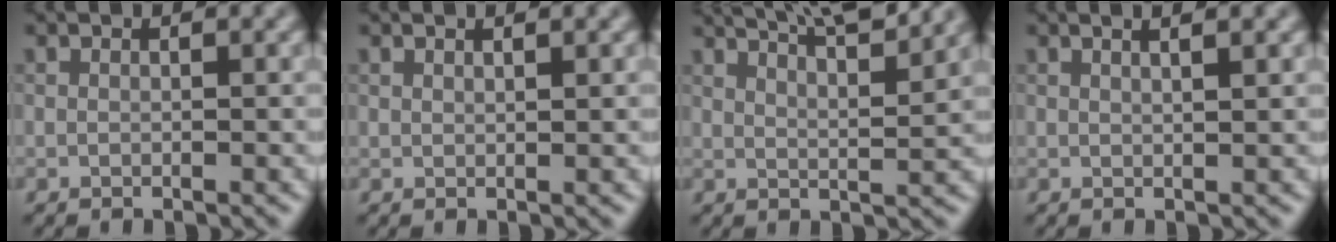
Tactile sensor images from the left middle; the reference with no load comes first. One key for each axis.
{"total": 0.8, "fx": 0.6, "fy": 0.2, "fz": 0.5, "tx": 0.001, "ty": 0.009, "tz": 0.005}
{"total": 8.1, "fx": 6.6, "fy": 1.7, "fz": 4.5, "tx": -0.049, "ty": 0.026, "tz": 0.066}
{"total": 2.6, "fx": 1.7, "fy": 1.0, "fz": 1.7, "tx": 0.000, "ty": 0.024, "tz": 0.000}